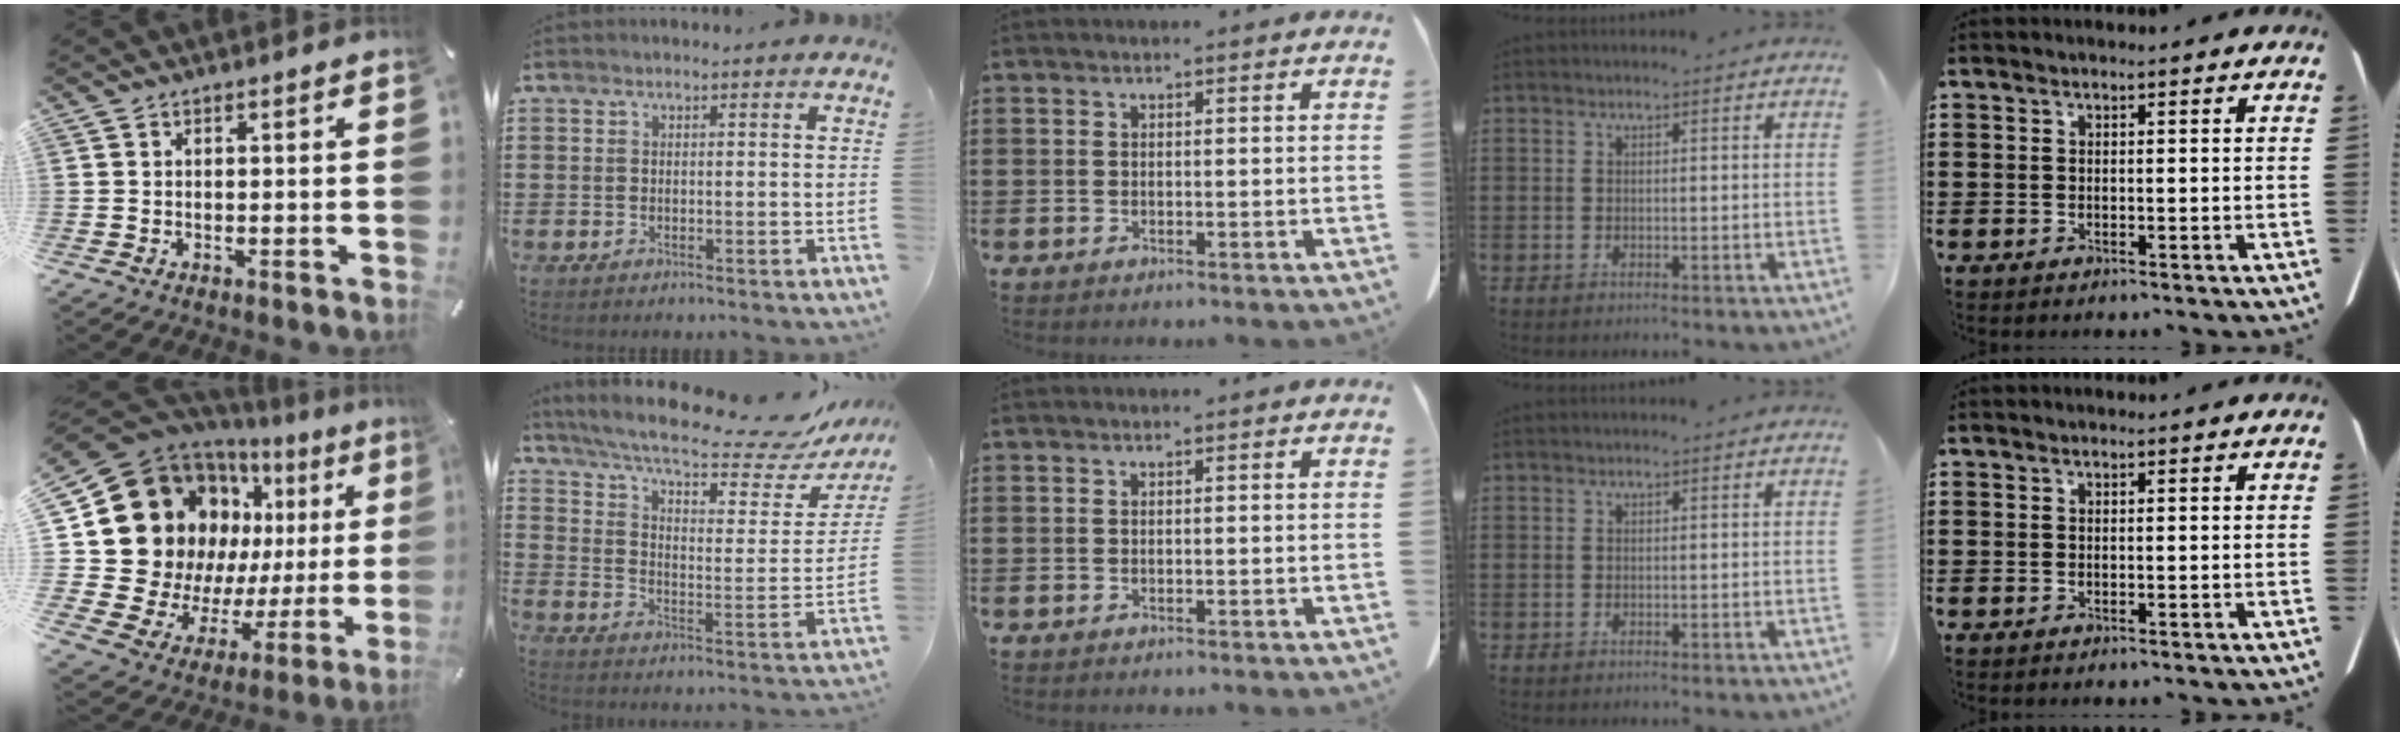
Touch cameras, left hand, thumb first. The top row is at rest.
{"thumb": {"total": 24.9, "force": [7.1, 19.0, 14.5], "torque": [-0.256, -0.072, 0.165]}, "index": {"total": 10.9, "force": [9.2, 1.2, 5.7], "torque": [-0.131, -0.060, 0.154]}}